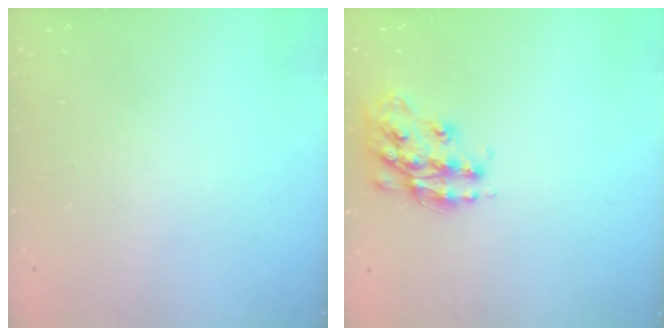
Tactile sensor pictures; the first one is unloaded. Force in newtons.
{"total": 14.2, "press": 14.2, "slide": 0.9}